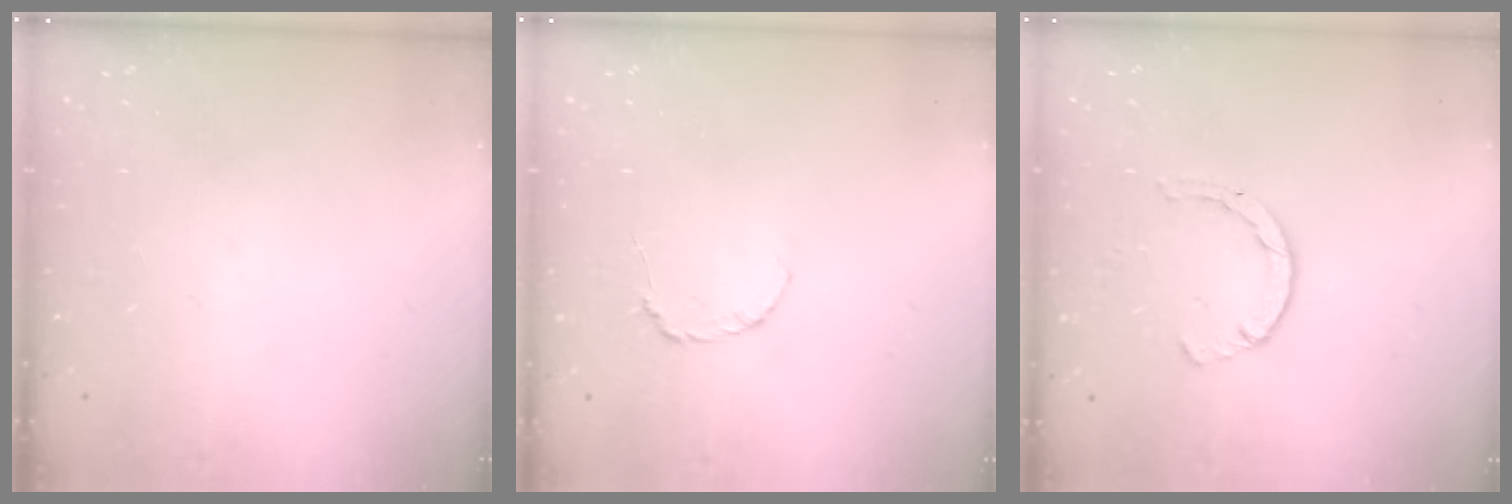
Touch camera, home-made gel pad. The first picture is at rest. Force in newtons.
{"total": 4.0, "press": 3.9, "slide": 0.5}
{"total": 2.1, "press": 2.1, "slide": 0.5}